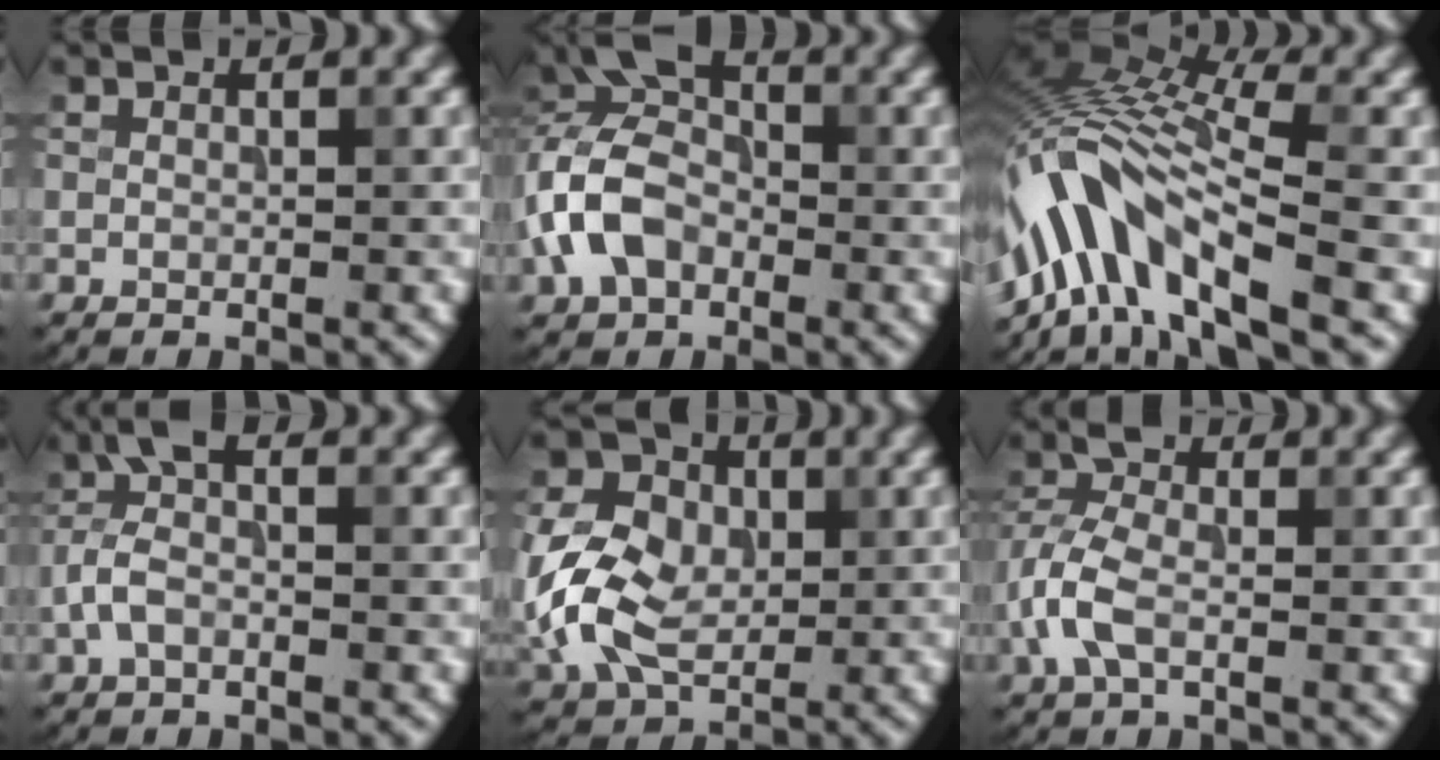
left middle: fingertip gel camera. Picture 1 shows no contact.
{"total": 7.0, "force": [-1.8, 4.8, 4.8], "torque": [-0.097, 0.018, -0.049]}
{"total": 10.6, "force": [-3.9, 3.5, 9.2], "torque": [-0.170, 0.026, -0.081]}
{"total": 3.1, "force": [-0.9, 1.4, 2.6], "torque": [-0.060, 0.013, -0.029]}
{"total": 8.0, "force": [-0.5, 6.0, 5.3], "torque": [-0.123, 0.010, -0.020]}
{"total": 4.3, "force": [-1.4, 2.3, 3.4], "torque": [-0.090, 0.005, -0.037]}